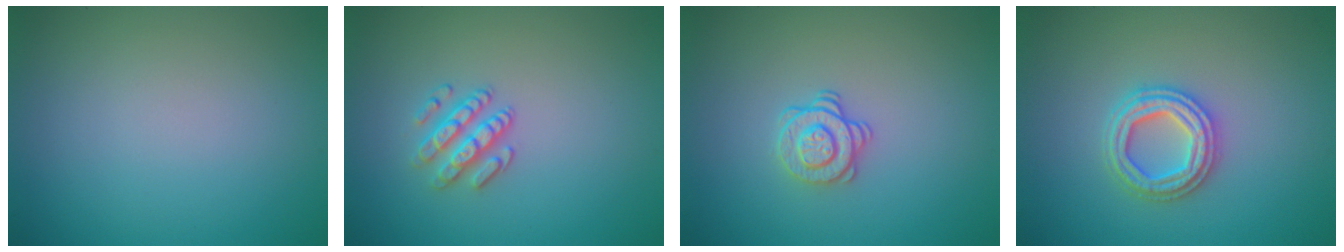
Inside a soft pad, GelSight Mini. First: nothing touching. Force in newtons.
{"total": 2.5, "press": 2.3, "slide": 0.9}
{"total": 2.1, "press": 1.7, "slide": 1.2}
{"total": 3.4, "press": 3.3, "slide": 0.7}